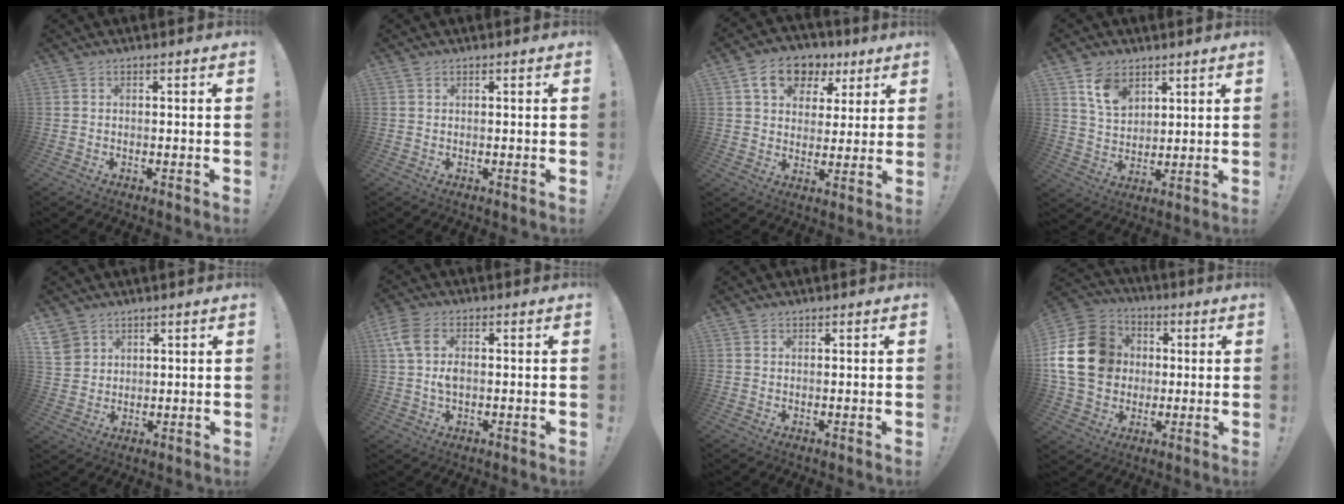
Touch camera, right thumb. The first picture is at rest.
{"total": 0.7, "force": [0.5, 0.4, 0.2], "torque": [-0.005, 0.000, 0.010]}
{"total": 11.8, "force": [6.1, 8.5, 5.4], "torque": [-0.080, -0.024, 0.116]}
{"total": 9.6, "force": [5.8, 6.3, 4.3], "torque": [-0.067, -0.026, 0.110]}
{"total": 6.0, "force": [3.6, 4.8, 1.0], "torque": [-0.020, -0.024, 0.073]}
{"total": 7.0, "force": [1.2, 4.2, 5.5], "torque": [-0.116, 0.001, 0.021]}
{"total": 0.8, "force": [0.7, 0.5, 0.2], "torque": [-0.001, 0.000, 0.013]}
{"total": 20.0, "force": [1.8, 16.6, 11.0], "torque": [-0.191, 0.007, 0.051]}